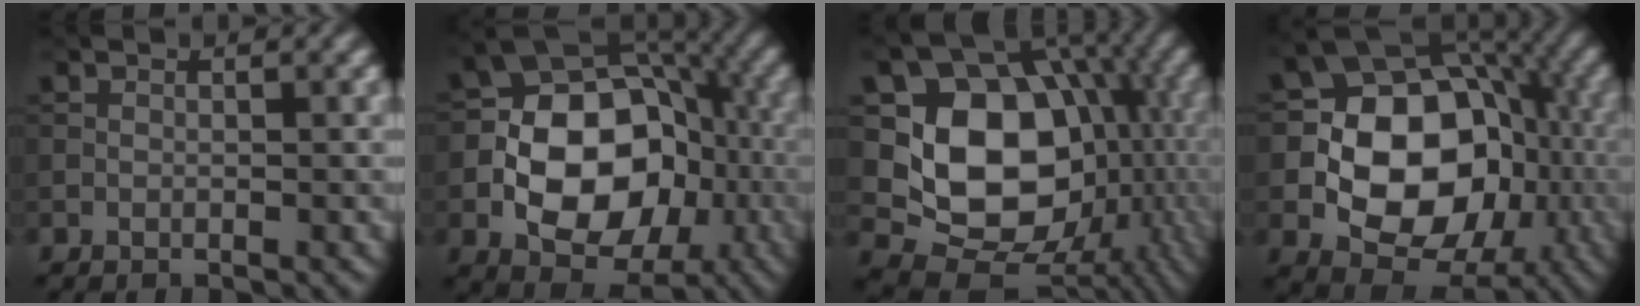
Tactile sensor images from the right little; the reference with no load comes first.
{"total": 12.9, "force": [-3.2, 9.1, 8.6], "torque": [-0.125, -0.006, -0.061]}
{"total": 13.5, "force": [0.1, 10.9, 8.0], "torque": [-0.124, -0.023, 0.000]}
{"total": 13.7, "force": [-2.4, 10.2, 8.8], "torque": [-0.115, -0.004, -0.049]}